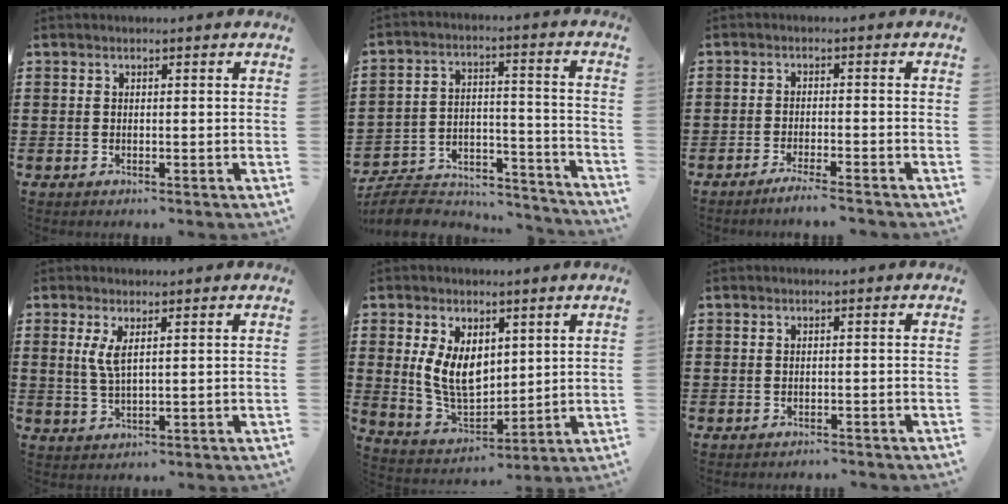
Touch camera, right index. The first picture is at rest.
{"total": 7.8, "force": [-7.2, 2.0, 2.1], "torque": [-0.042, 0.013, -0.143]}
{"total": 2.7, "force": [-2.4, -0.4, 1.1], "torque": [-0.017, 0.000, -0.046]}
{"total": 3.2, "force": [1.2, 0.8, 2.9], "torque": [-0.069, 0.000, 0.018]}
{"total": 8.2, "force": [2.3, 5.4, 5.7], "torque": [-0.128, 0.000, 0.042]}
{"total": 0.5, "force": [-0.5, -0.1, 0.0], "torque": [-0.001, 0.000, -0.012]}